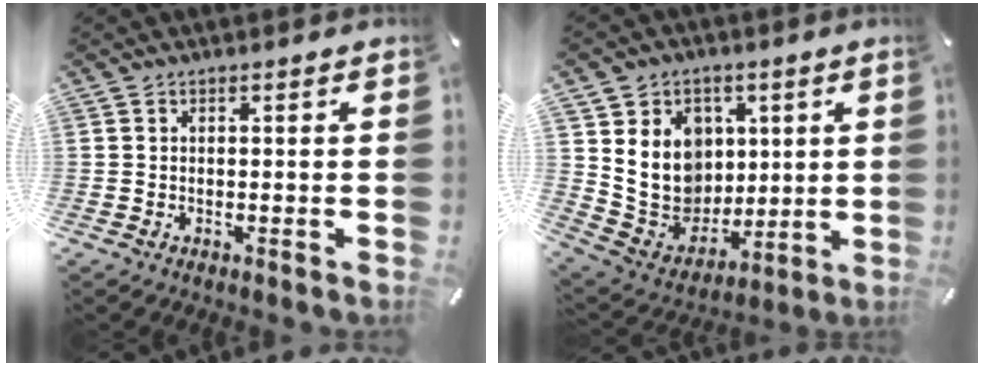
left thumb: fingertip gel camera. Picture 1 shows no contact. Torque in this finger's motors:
{"motor_torque": [1.25, 0.89, 0.37, -0.26, 0.39]}